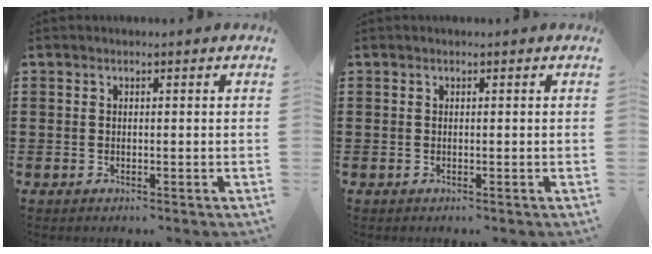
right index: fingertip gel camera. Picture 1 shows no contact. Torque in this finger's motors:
{"motor_torque": [-0.77, 1.37, 0.00, 0.01]}